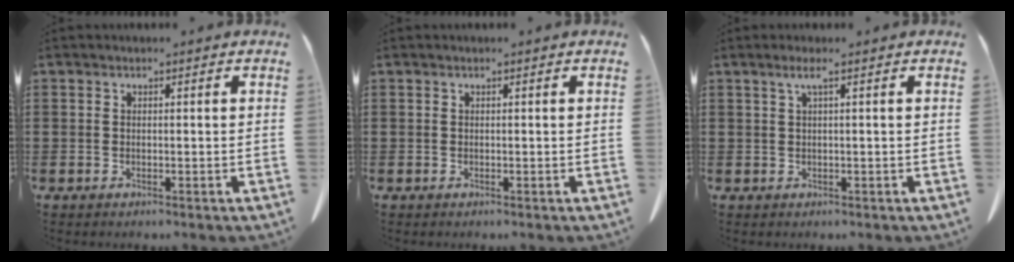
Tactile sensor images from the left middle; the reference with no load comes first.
{"total": 0.0}
{"total": 1.7, "force": [0.6, -0.1, 1.5], "torque": [-0.031, -0.003, 0.011]}